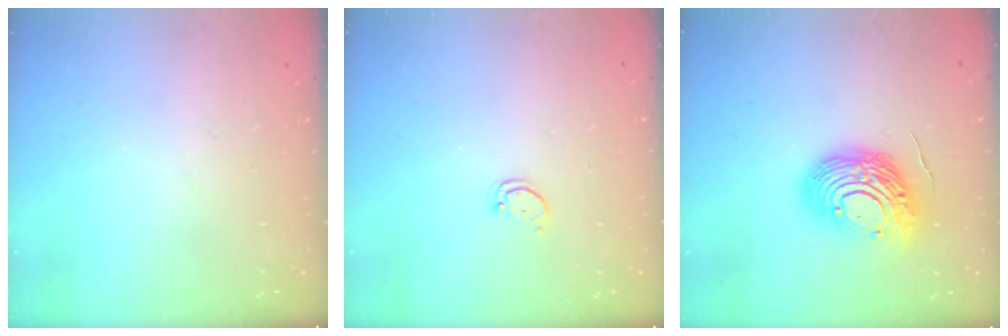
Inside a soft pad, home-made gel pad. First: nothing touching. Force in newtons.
{"total": 1.8, "press": 1.8, "slide": 0.1}
{"total": 14.6, "press": 14.6, "slide": 1.4}